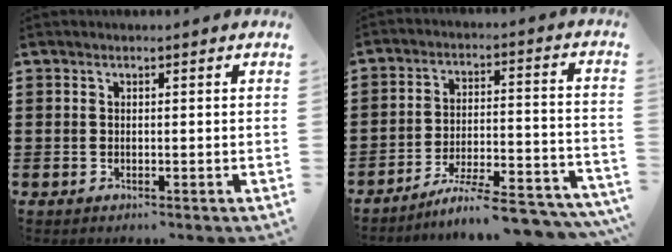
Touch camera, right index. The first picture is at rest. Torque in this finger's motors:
{"motor_torque": [2.14, 0.00, 0.70, 0.07]}